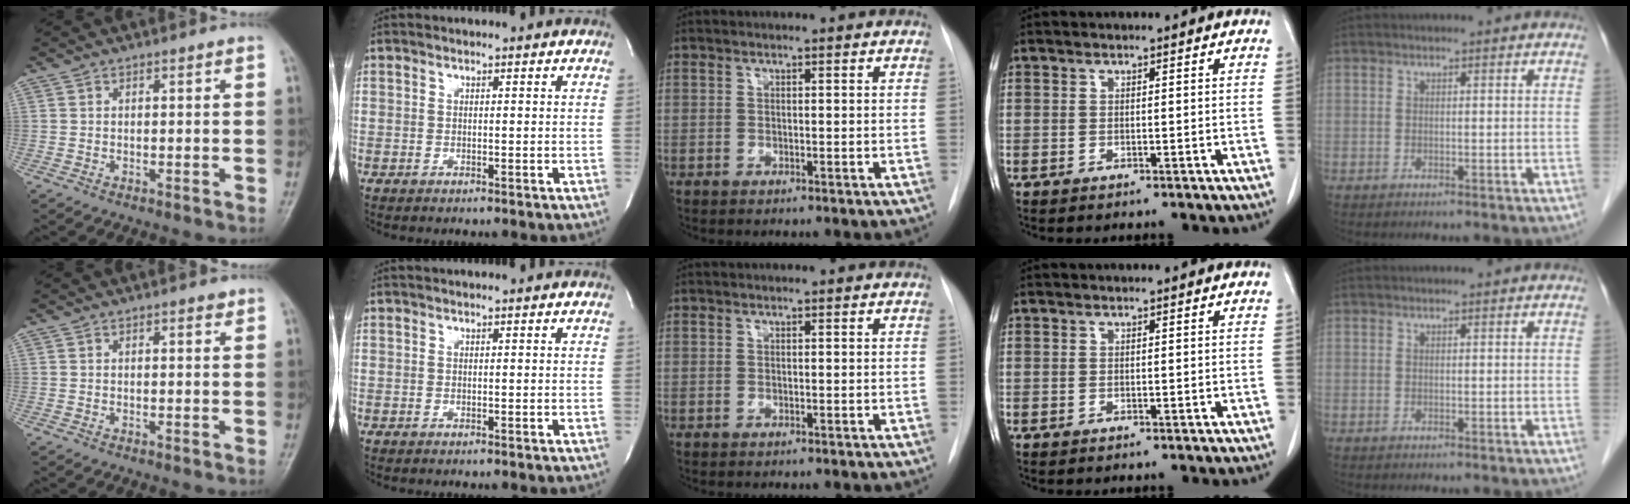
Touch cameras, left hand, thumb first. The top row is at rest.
{"thumb": {"total": 0.6, "force": [0.5, 0.2, 0.3], "torque": [-0.001, -0.002, 0.004]}, "index": {"total": 0.8, "force": [0.7, 0.0, 0.3], "torque": [-0.004, 0.013, 0.014]}}